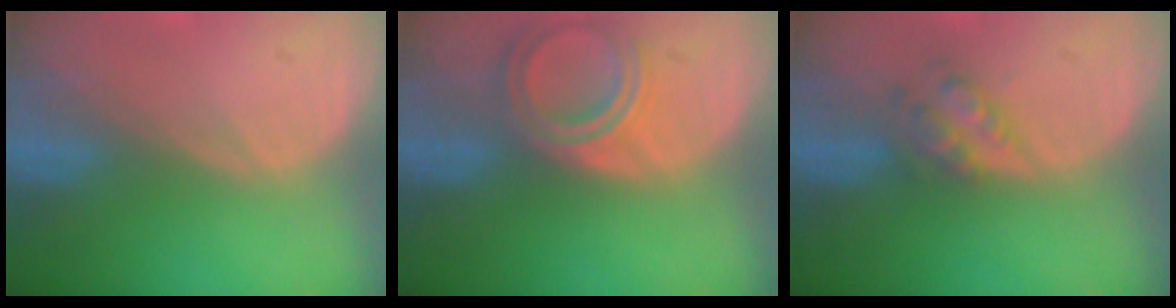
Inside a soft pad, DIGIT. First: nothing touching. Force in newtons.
{"total": 6.6, "press": 5.9, "slide": 3.0}
{"total": 3.7, "press": 3.7, "slide": 0.3}